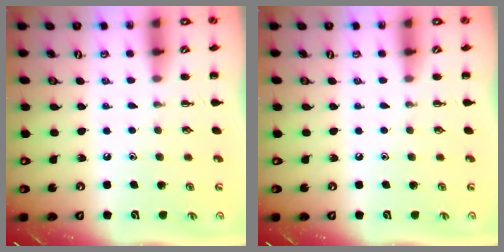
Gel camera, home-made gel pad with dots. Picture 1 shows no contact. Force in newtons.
{"total": 0.0}